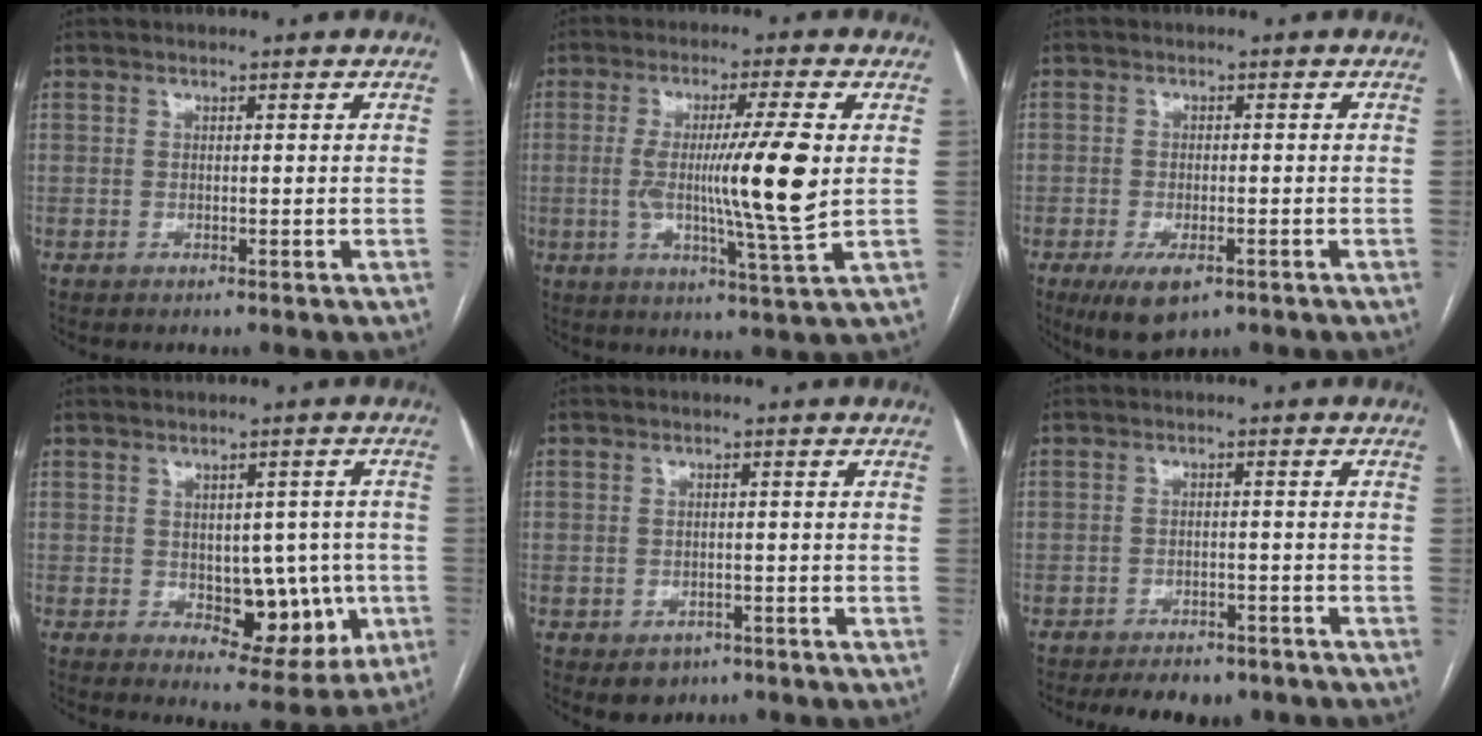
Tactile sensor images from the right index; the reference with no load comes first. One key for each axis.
{"total": 12.4, "fx": 0.4, "fy": -0.8, "fz": 12.4, "tx": -0.219, "ty": -0.013, "tz": 0.004}
{"total": 6.0, "fx": -3.3, "fy": 2.7, "fz": 4.2, "tx": -0.073, "ty": -0.008, "tz": -0.047}
{"total": 13.2, "fx": -1.9, "fy": 7.2, "fz": 10.9, "tx": -0.116, "ty": 0.013, "tz": 0.000}
{"total": 3.7, "fx": -1.9, "fy": 3.0, "fz": 1.0, "tx": -0.004, "ty": 0.007, "tz": -0.015}
{"total": 7.8, "fx": -6.4, "fy": 3.3, "fz": 3.0, "tx": -0.035, "ty": 0.003, "tz": -0.082}